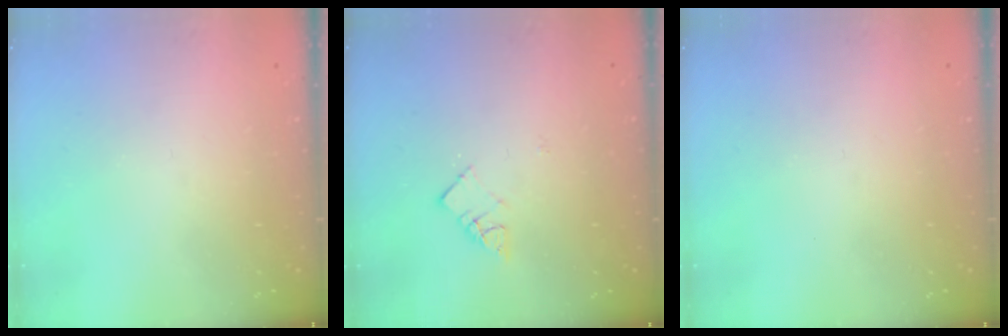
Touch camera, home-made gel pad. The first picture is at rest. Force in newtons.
{"total": 5.4, "press": 5.4, "slide": 0.1}
{"total": 0.0}